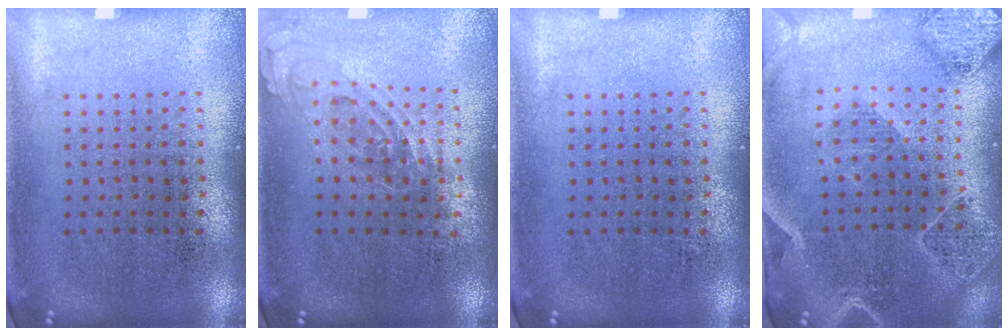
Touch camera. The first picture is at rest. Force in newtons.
{"total": 0.8, "press": 0.7, "slide": 0.4}
{"total": 0.0}
{"total": 2.4, "press": 2.1, "slide": 1.0}